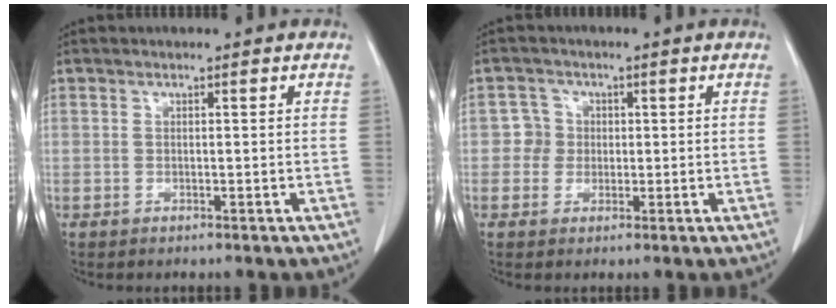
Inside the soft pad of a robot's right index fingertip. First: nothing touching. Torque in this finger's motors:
{"motor_torque": [-0.15, 0.15, -0.03, -0.02]}